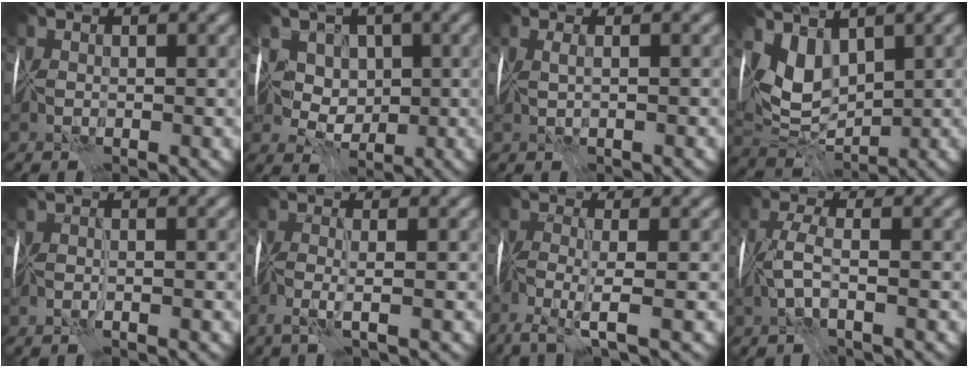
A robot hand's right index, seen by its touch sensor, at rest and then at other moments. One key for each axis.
{"total": 5.9, "fx": 2.2, "fy": 4.8, "fz": 2.7, "tx": -0.012, "ty": -0.003, "tz": 0.021}
{"total": 0.9, "fx": 0.1, "fy": -0.8, "fz": 0.1, "tx": 0.001, "ty": -0.002, "tz": 0.005}
{"total": 4.3, "fx": 2.1, "fy": 2.4, "fz": 2.9, "tx": -0.054, "ty": -0.016, "tz": 0.037}
{"total": 1.3, "fx": -0.8, "fy": -1.0, "fz": -0.4, "tx": 0.008, "ty": -0.004, "tz": -0.015}
{"total": 2.0, "fx": -1.1, "fy": -1.2, "fz": 1.0, "tx": -0.025, "ty": -0.009, "tz": -0.029}
{"total": 3.4, "fx": -2.5, "fy": -0.8, "fz": 2.2, "tx": -0.045, "ty": -0.015, "tz": -0.060}
{"total": 2.3, "fx": -1.1, "fy": -0.3, "fz": 2.0, "tx": -0.050, "ty": 0.002, "tz": -0.027}